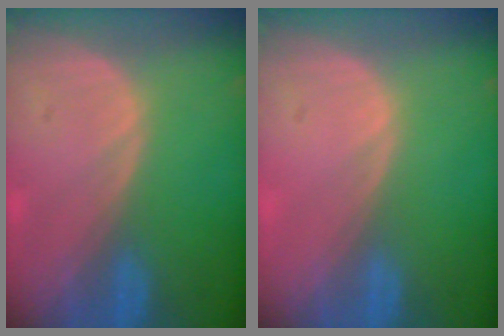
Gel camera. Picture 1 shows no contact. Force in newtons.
{"total": 0.0}